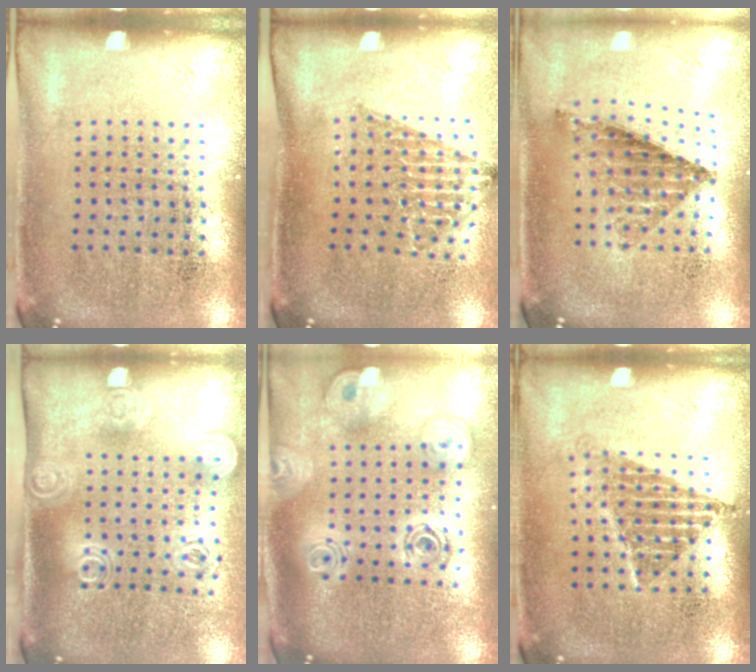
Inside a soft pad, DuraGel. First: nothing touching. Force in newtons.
{"total": 1.4, "press": 1.1, "slide": 0.8}
{"total": 0.8, "press": 0.8, "slide": 0.2}
{"total": 2.0, "press": 1.4, "slide": 1.4}
{"total": 2.5, "press": 1.9, "slide": 1.6}
{"total": 1.2, "press": 1.0, "slide": 0.7}